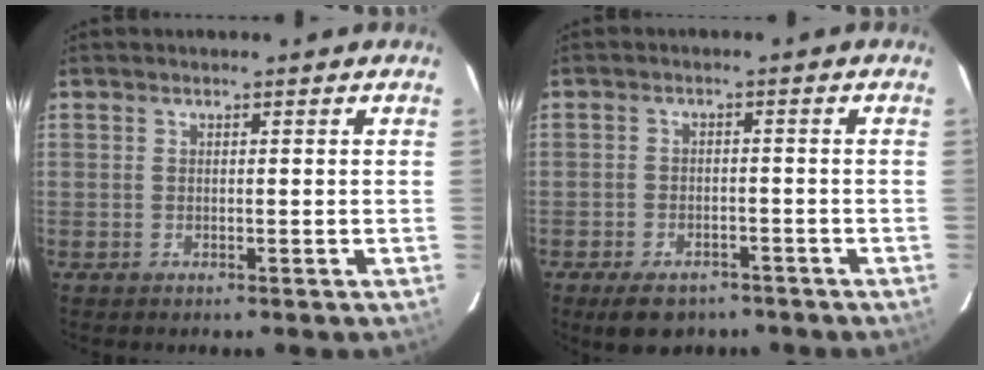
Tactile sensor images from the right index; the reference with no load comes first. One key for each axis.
{"total": 7.8, "fx": -5.6, "fy": 4.2, "fz": 3.3, "tx": -0.074, "ty": 0.002, "tz": -0.077}